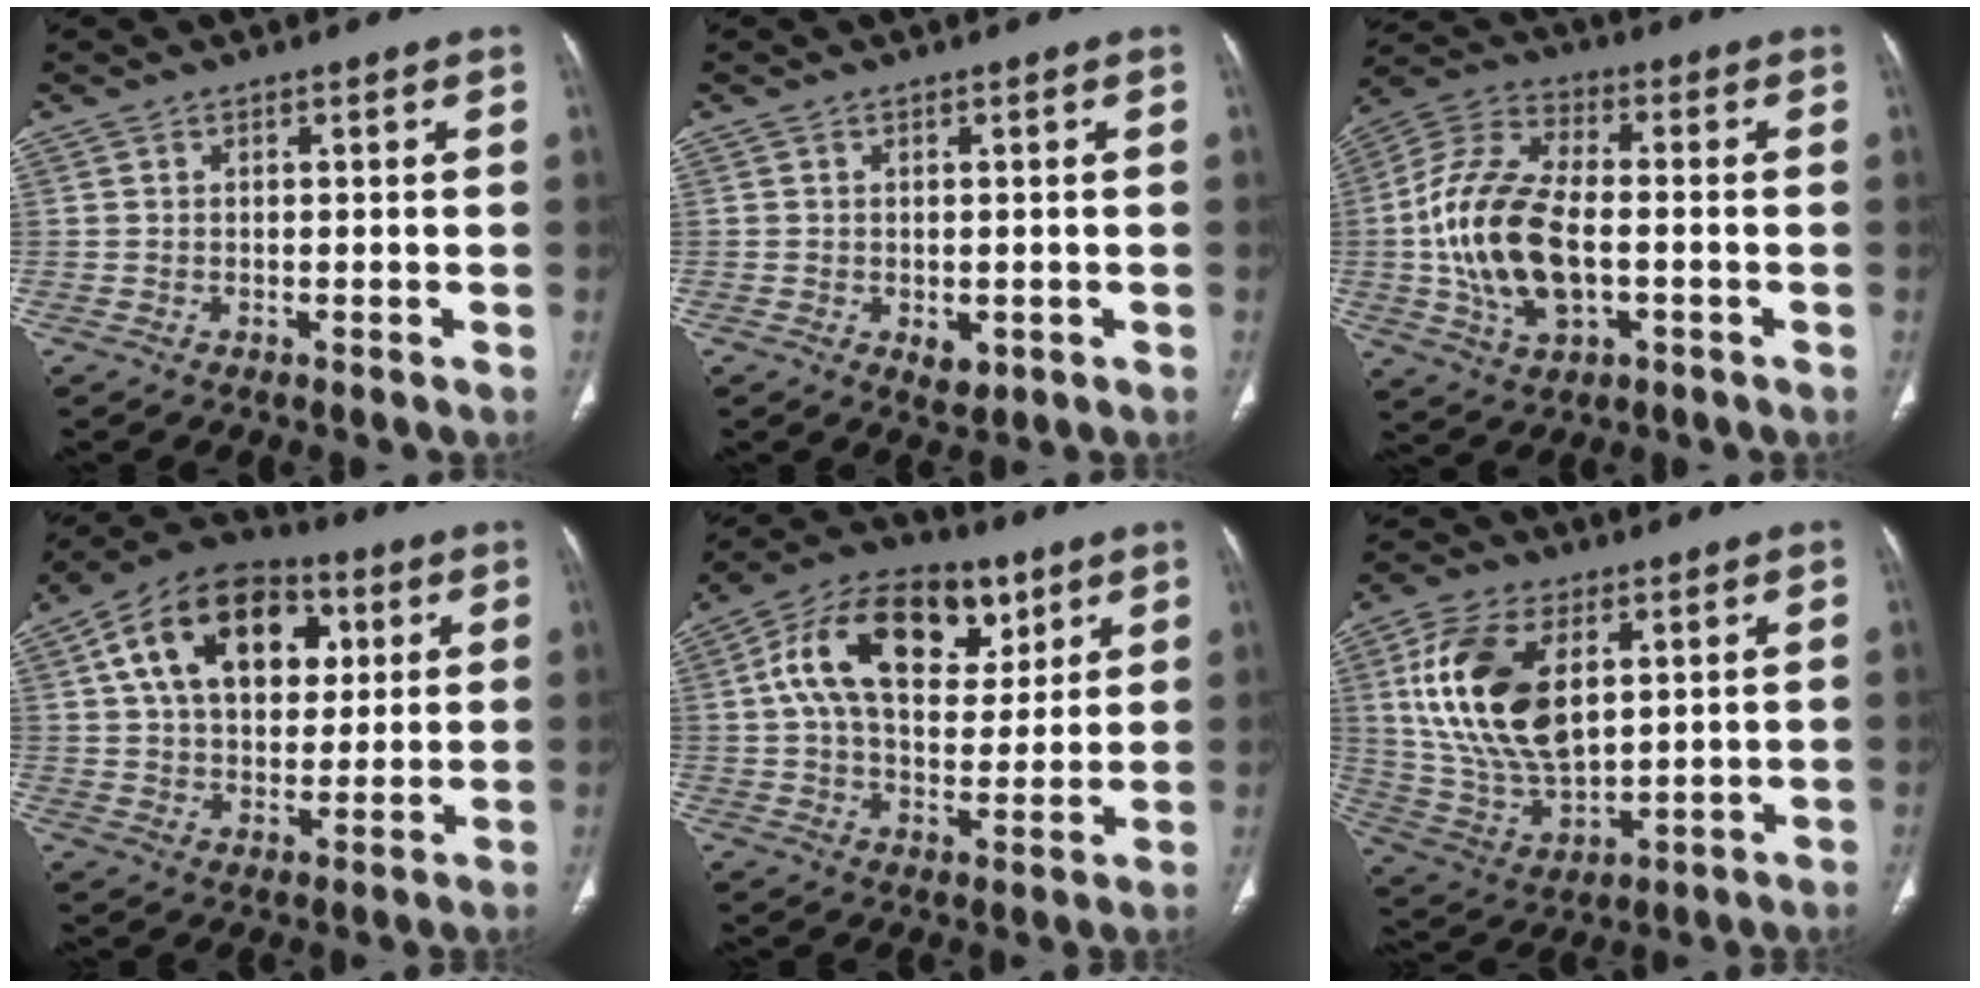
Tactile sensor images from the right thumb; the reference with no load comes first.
{"total": 2.7, "force": [-0.7, 1.8, 1.9], "torque": [-0.016, -0.003, 0.000]}
{"total": 17.8, "force": [-2.0, 9.6, 14.8], "torque": [-0.299, 0.021, -0.036]}
{"total": 20.3, "force": [6.2, 13.5, 13.9], "torque": [-0.206, 0.005, 0.096]}
{"total": 19.4, "force": [7.2, 11.9, 13.5], "torque": [-0.199, -0.007, 0.116]}
{"total": 19.6, "force": [5.4, 11.2, 15.2], "torque": [-0.279, -0.018, 0.108]}